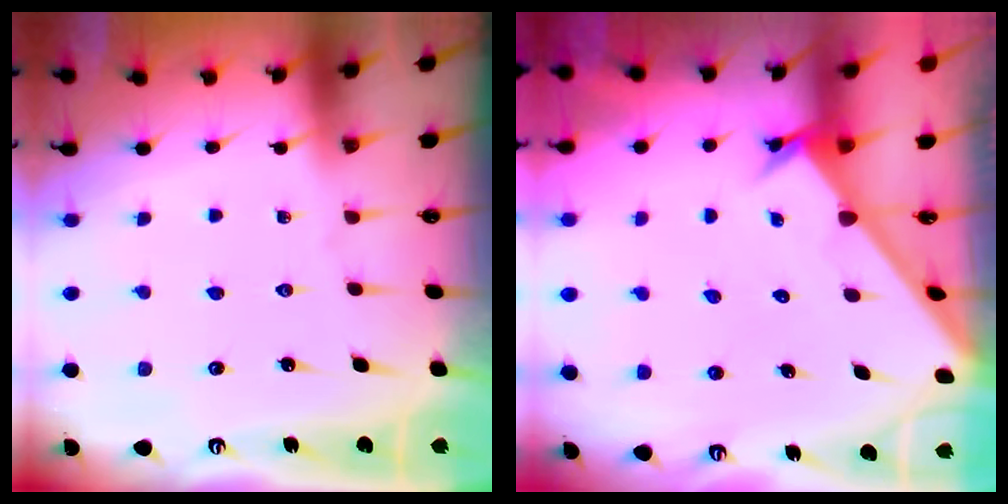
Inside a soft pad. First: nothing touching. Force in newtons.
{"total": 2.3, "press": 2.3, "slide": 0.1}